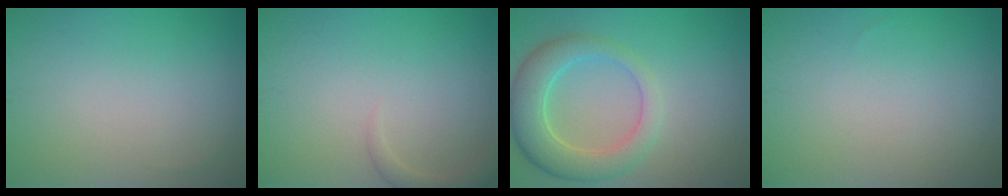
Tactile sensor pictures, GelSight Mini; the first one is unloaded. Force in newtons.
{"total": 1.5, "press": 1.5, "slide": 0.1}
{"total": 5.3, "press": 5.3, "slide": 0.8}
{"total": 0.0}